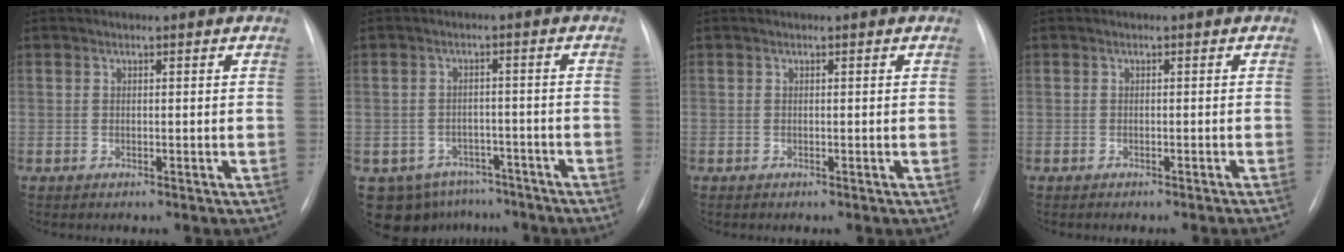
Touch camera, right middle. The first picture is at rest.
{"total": 9.5, "force": [-6.9, 6.4, 1.7], "torque": [-0.025, 0.016, -0.085]}
{"total": 0.0}
{"total": 2.4, "force": [-2.1, -0.5, 1.0], "torque": [-0.009, 0.006, -0.026]}